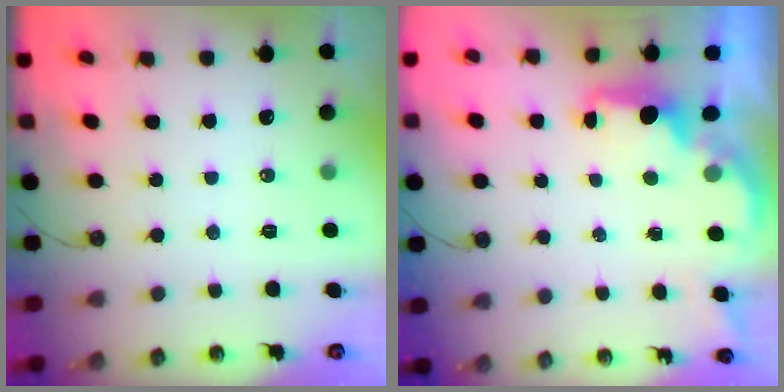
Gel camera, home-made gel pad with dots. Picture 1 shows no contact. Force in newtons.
{"total": 2.2, "press": 2.1, "slide": 0.8}